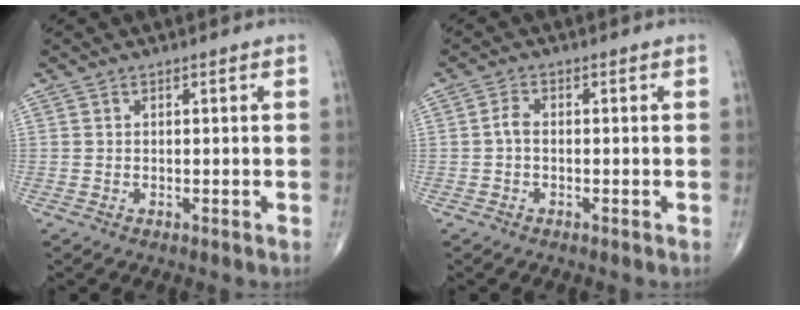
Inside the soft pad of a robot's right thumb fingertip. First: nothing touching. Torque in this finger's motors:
{"motor_torque": [-0.19, 0.08, 0.39, 0.15, 0.07]}